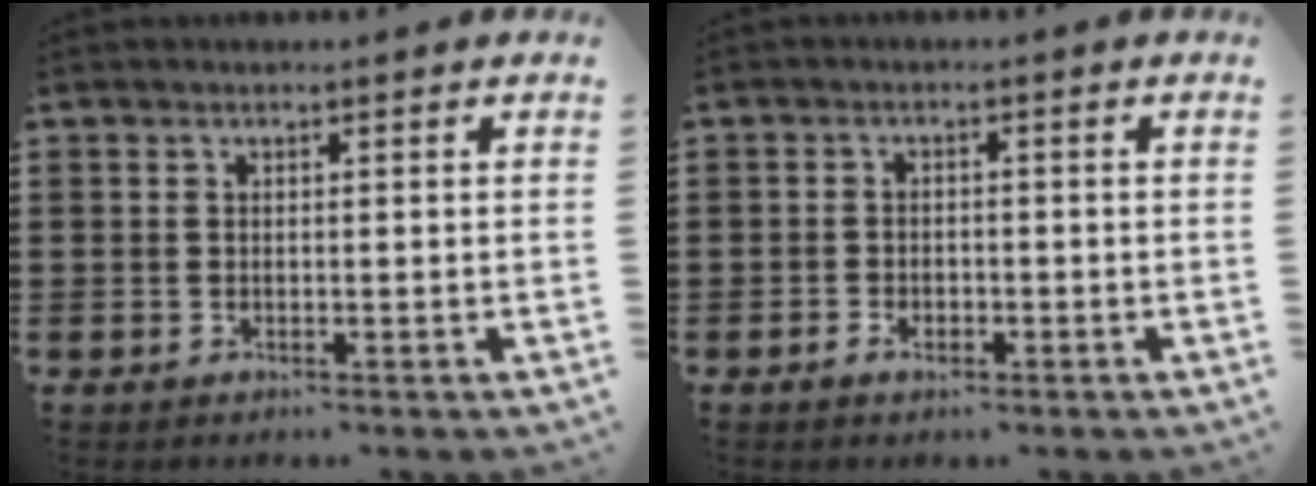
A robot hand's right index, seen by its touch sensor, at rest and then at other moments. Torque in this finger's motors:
{"motor_torque": [0.81, 1.33, 0.02, -0.01]}